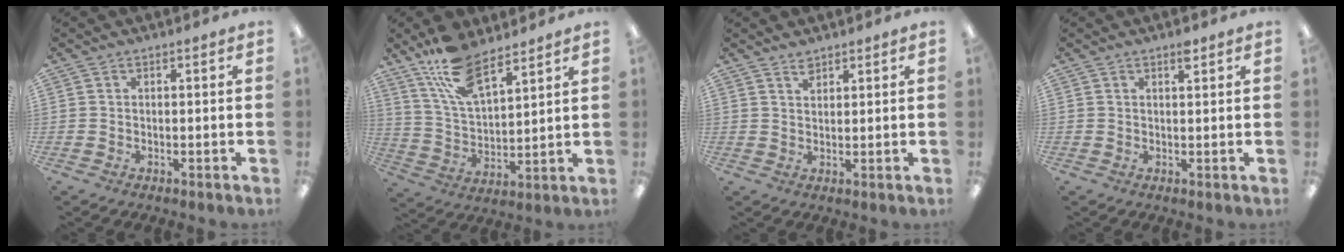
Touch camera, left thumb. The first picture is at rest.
{"total": 14.3, "force": [10.2, 5.5, 8.3], "torque": [-0.170, -0.039, 0.187]}
{"total": 2.5, "force": [2.1, 1.0, 0.9], "torque": [-0.014, -0.006, 0.038]}
{"total": 1.9, "force": [1.4, 0.5, 1.1], "torque": [-0.010, -0.006, 0.021]}